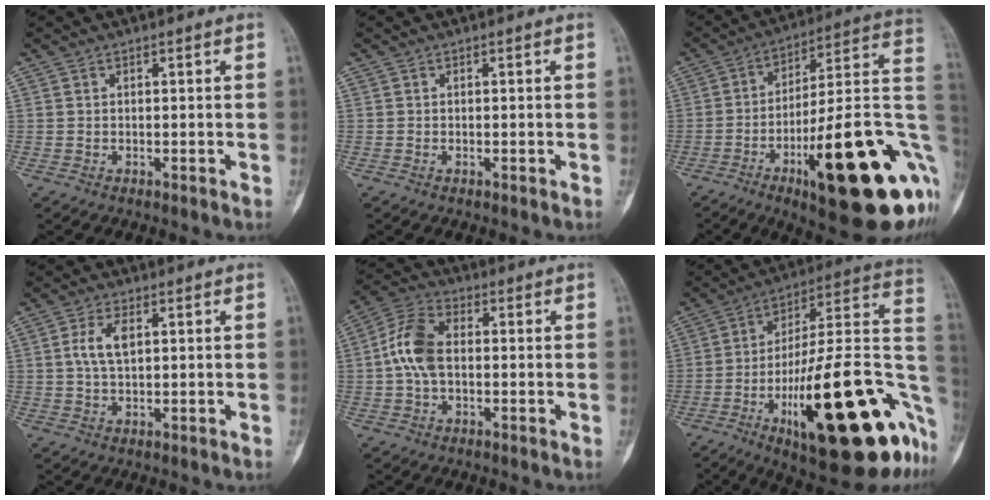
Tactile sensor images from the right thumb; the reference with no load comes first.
{"total": 0.0}
{"total": 30.9, "force": [-9.3, 8.3, 28.3], "torque": [-0.332, 0.023, -0.126]}
{"total": 5.0, "force": [1.1, 2.4, 4.2], "torque": [-0.090, 0.004, 0.021]}
{"total": 9.2, "force": [-0.1, 5.6, 7.3], "torque": [-0.151, 0.025, -0.010]}
{"total": 35.4, "force": [-11.9, 10.4, 31.7], "torque": [-0.395, 0.036, -0.174]}